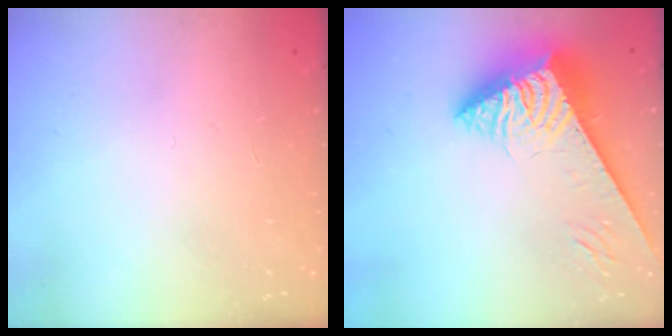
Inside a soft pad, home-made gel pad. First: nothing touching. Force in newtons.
{"total": 5.3, "press": 5.2, "slide": 0.7}